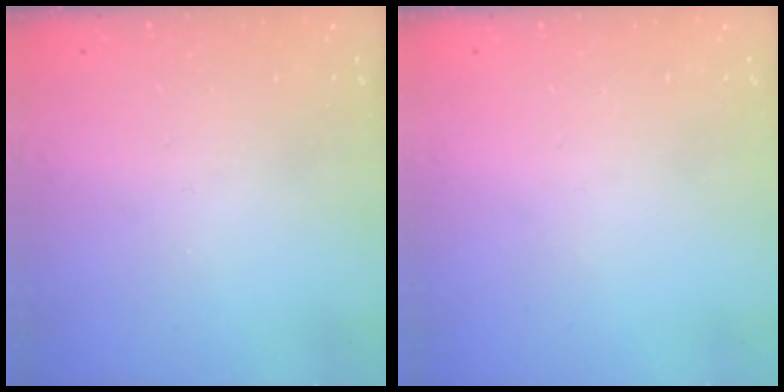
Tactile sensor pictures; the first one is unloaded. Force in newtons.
{"total": 0.0}